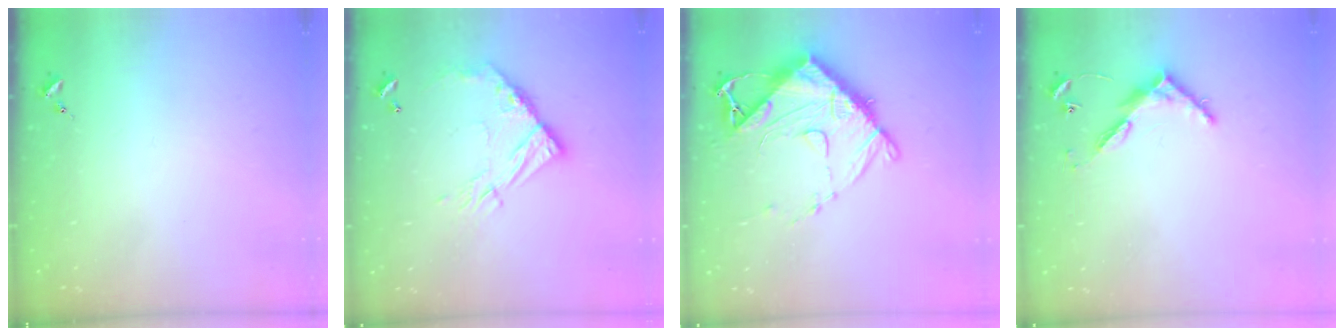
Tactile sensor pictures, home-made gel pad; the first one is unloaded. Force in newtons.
{"total": 12.9, "press": 12.9, "slide": 1.3}
{"total": 13.6, "press": 13.6, "slide": 0.8}
{"total": 6.8, "press": 6.8, "slide": 0.5}